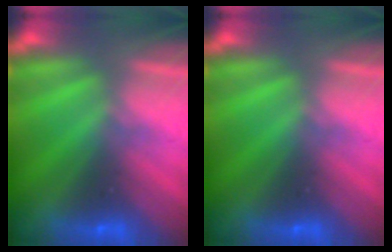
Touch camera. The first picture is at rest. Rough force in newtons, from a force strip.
{"total": 0.0}